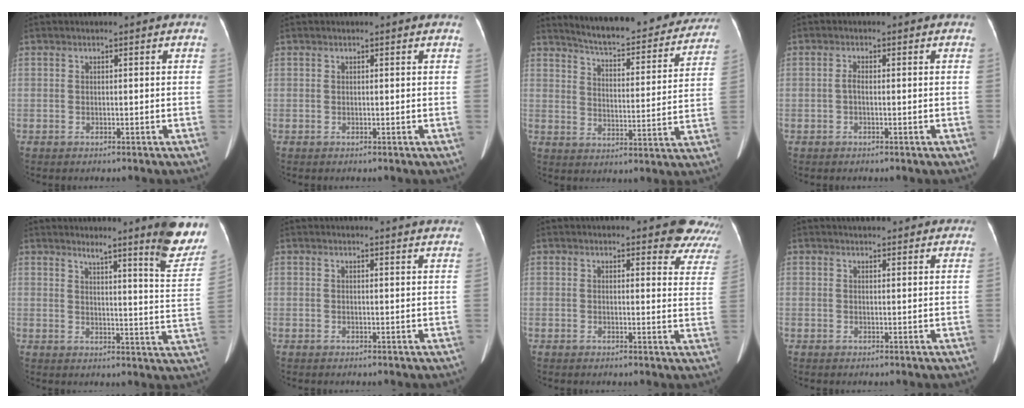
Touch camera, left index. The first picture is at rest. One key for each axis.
{"total": 0.0}
{"total": 22.6, "fx": 20.6, "fy": 4.0, "fz": 8.2, "tx": -0.110, "ty": -0.037, "tz": 0.260}
{"total": 0.9, "fx": -0.3, "fy": 0.3, "fz": 0.8, "tx": -0.017, "ty": 0.001, "tz": -0.006}
{"total": 12.4, "fx": 10.1, "fy": -0.2, "fz": 7.2, "tx": -0.070, "ty": -0.042, "tz": 0.108}
{"total": 8.4, "fx": 8.2, "fy": 0.4, "fz": 1.8, "tx": -0.009, "ty": 0.000, "tz": 0.070}
{"total": 10.4, "fx": 9.5, "fy": 3.2, "fz": 3.1, "tx": 0.014, "ty": -0.026, "tz": 0.072}
{"total": 7.4, "fx": 6.6, "fy": 2.5, "fz": 2.1, "tx": -0.009, "ty": 0.020, "tz": 0.073}